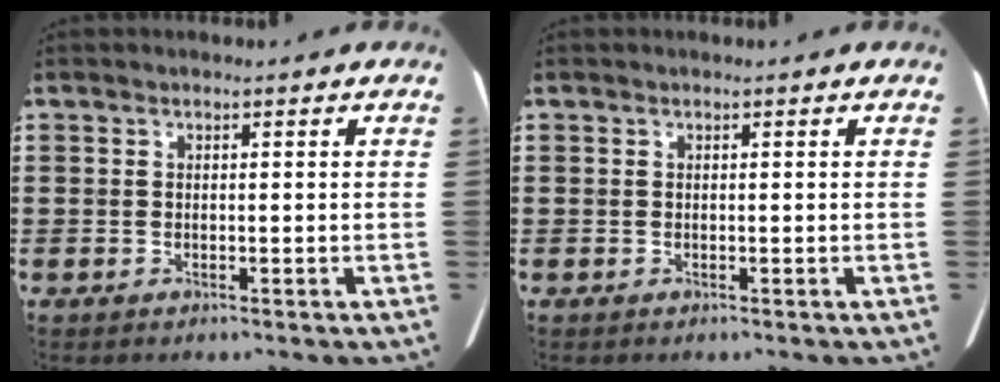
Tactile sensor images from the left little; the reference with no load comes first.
{"total": 0.0}